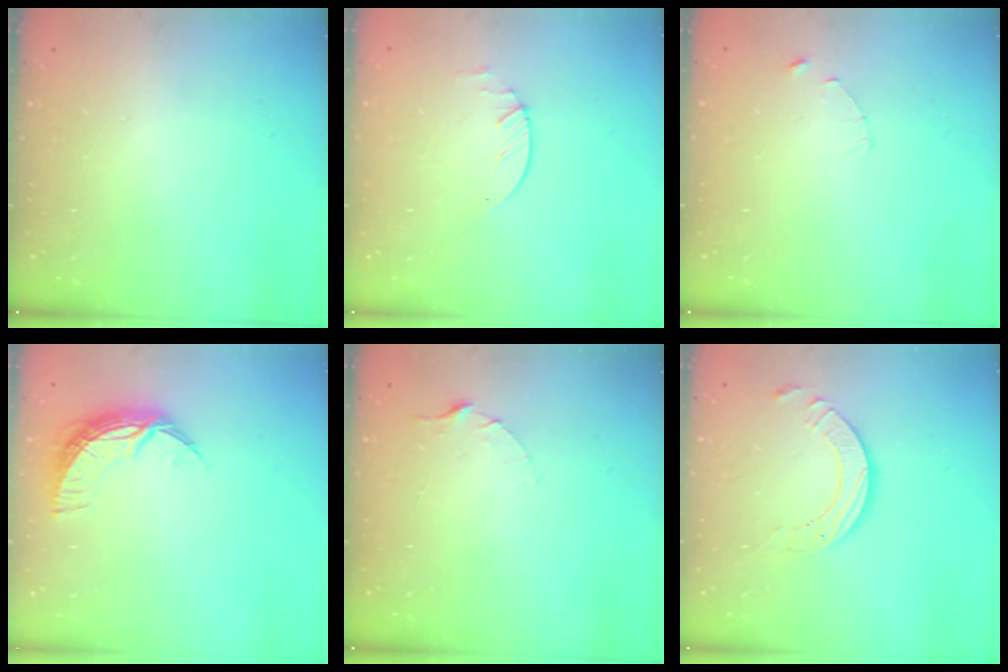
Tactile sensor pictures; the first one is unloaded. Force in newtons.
{"total": 1.9, "press": 1.9, "slide": 0.3}
{"total": 1.2, "press": 1.1, "slide": 0.2}
{"total": 9.7, "press": 9.7, "slide": 0.4}
{"total": 2.5, "press": 2.5, "slide": 0.3}
{"total": 8.8, "press": 8.7, "slide": 0.9}